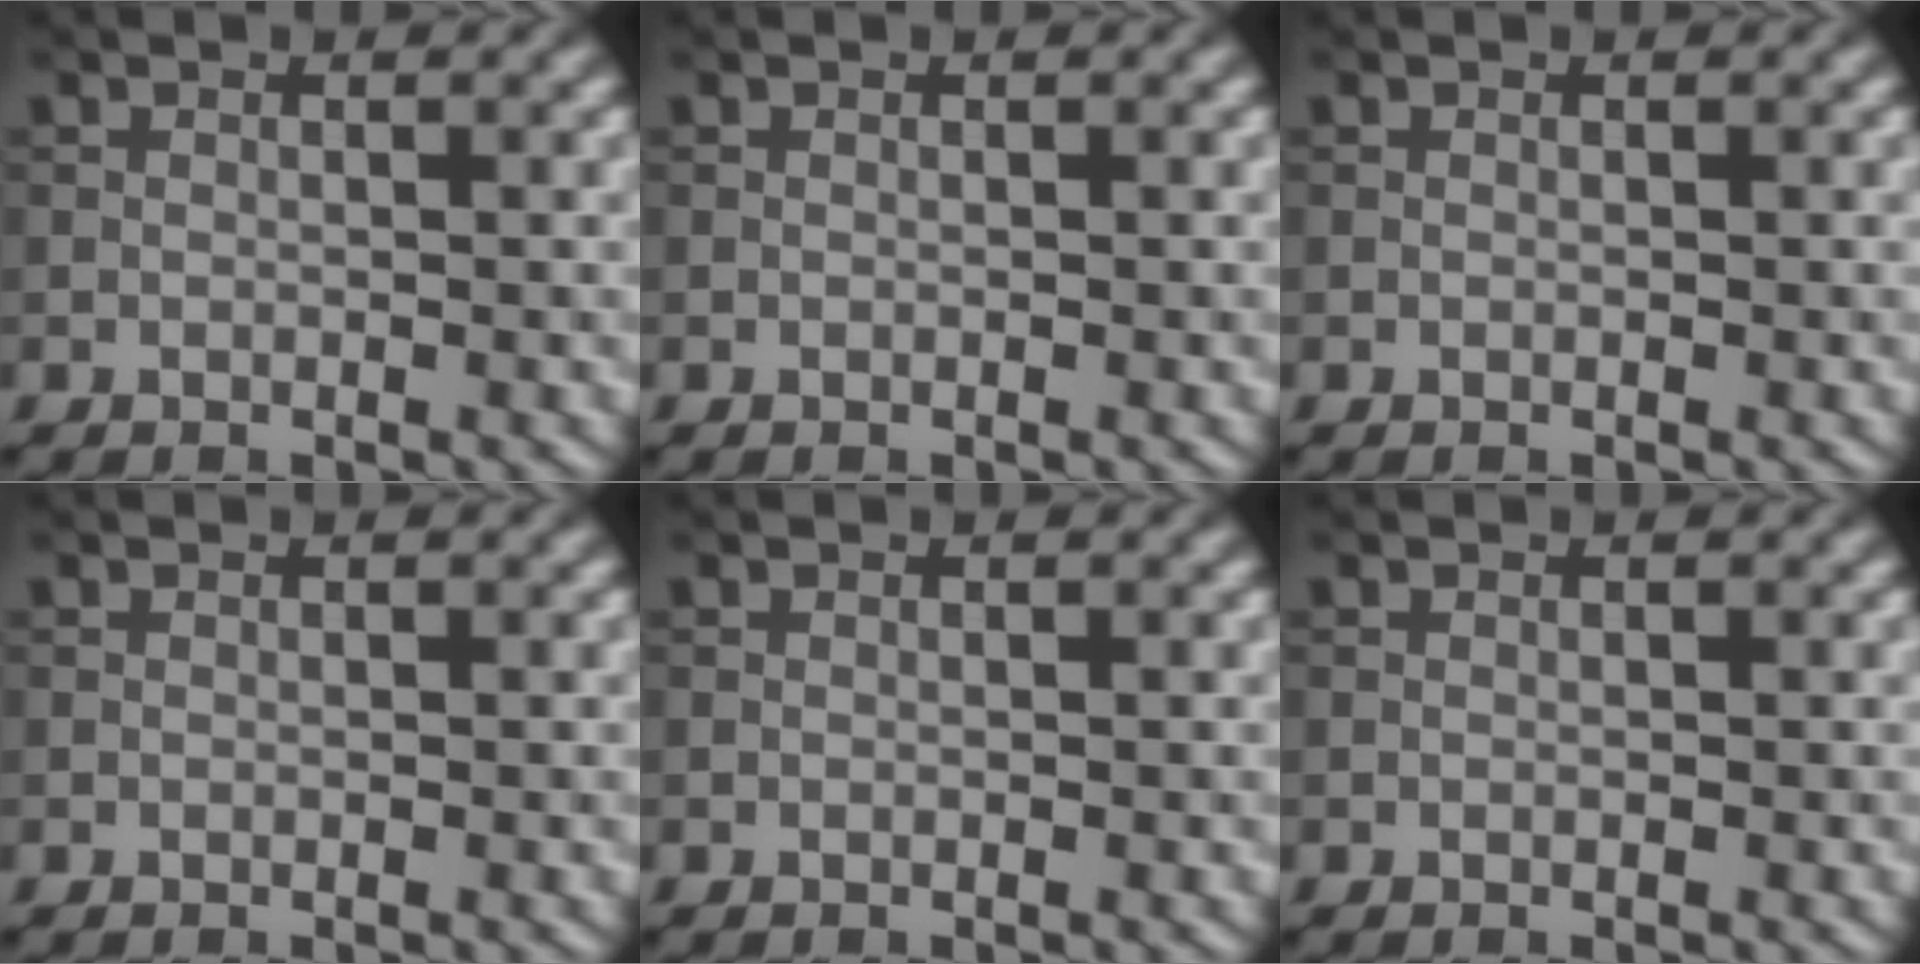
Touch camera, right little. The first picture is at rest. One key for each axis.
{"total": 0.0}
{"total": 0.0}
{"total": 0.0}
{"total": 0.0}
{"total": 0.0}